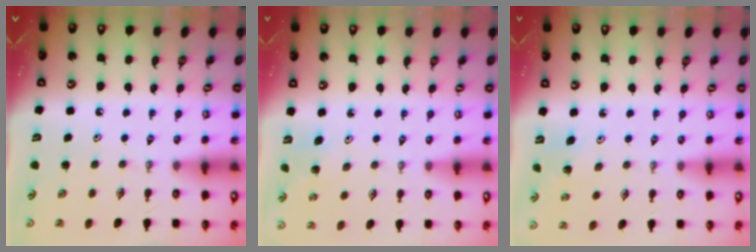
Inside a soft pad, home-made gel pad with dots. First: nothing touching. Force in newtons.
{"total": 2.8, "press": 2.8, "slide": 0.3}
{"total": 2.8, "press": 2.8, "slide": 0.3}